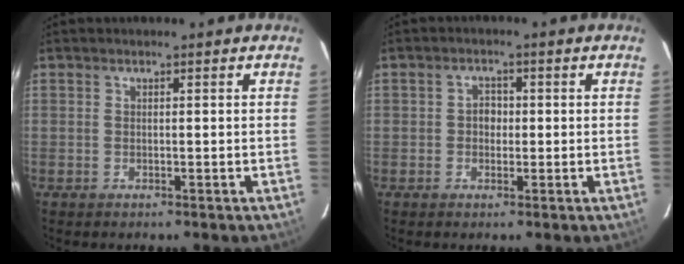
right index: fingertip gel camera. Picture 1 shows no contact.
{"total": 2.3, "force": [-0.3, 2.1, 0.9], "torque": [-0.015, 0.007, -0.006]}